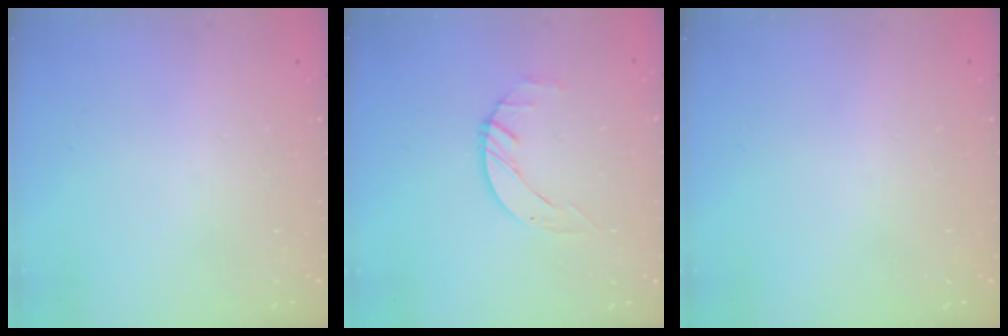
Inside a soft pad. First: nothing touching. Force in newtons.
{"total": 2.1, "press": 2.0, "slide": 0.3}
{"total": 0.0}